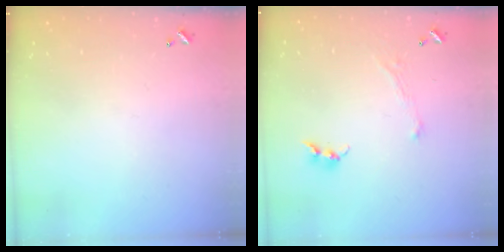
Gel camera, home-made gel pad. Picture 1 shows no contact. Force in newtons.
{"total": 1.3, "press": 1.2, "slide": 0.5}